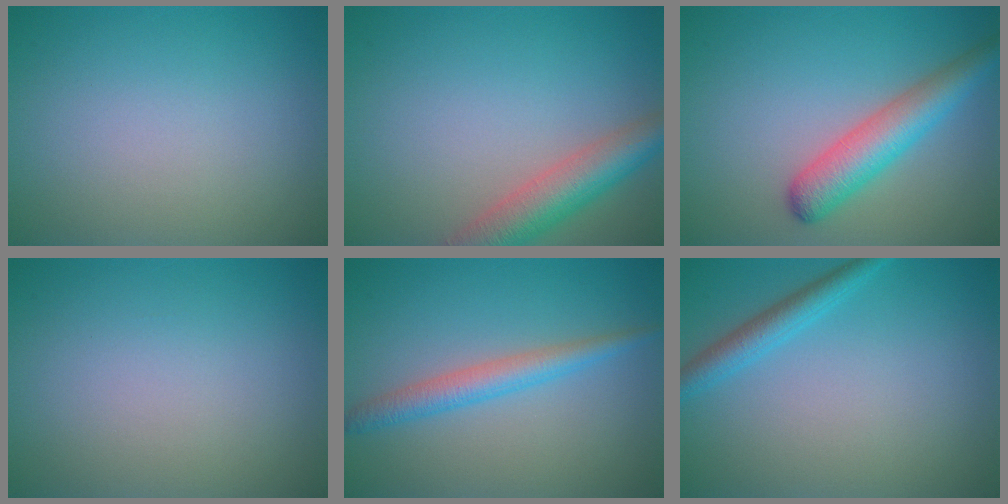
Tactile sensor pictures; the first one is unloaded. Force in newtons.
{"total": 5.3, "press": 5.3, "slide": 0.4}
{"total": 4.8, "press": 4.8, "slide": 0.2}
{"total": 0.0}
{"total": 2.9, "press": 2.9, "slide": 0.1}
{"total": 2.4, "press": 2.4, "slide": 0.1}